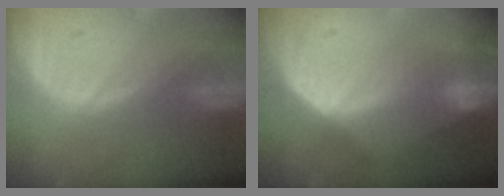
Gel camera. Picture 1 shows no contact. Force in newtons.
{"total": 7.2, "press": 6.2, "slide": 3.7}